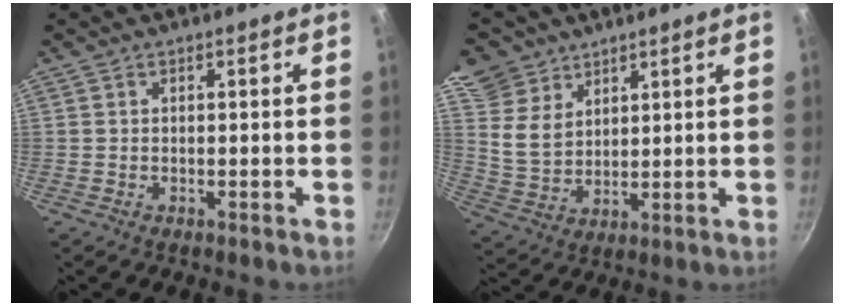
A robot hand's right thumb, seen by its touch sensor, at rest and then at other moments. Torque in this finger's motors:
{"motor_torque": [-1.52, 1.51, -0.07, 0.54, 0.25]}